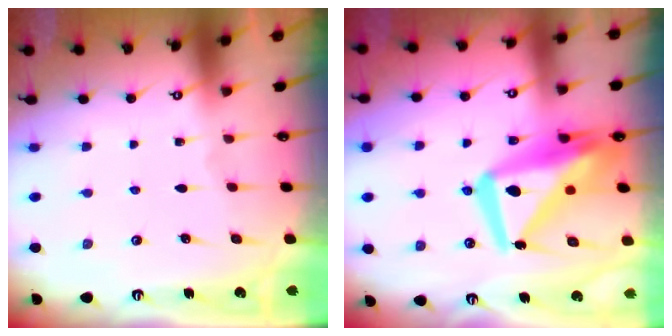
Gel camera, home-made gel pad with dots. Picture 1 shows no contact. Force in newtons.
{"total": 17.4, "press": 17.3, "slide": 1.9}